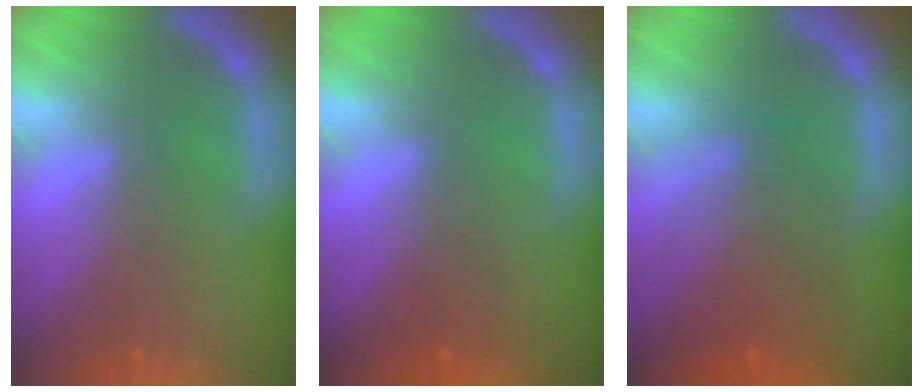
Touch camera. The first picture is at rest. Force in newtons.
{"total": 1.5}
{"total": 6.1}